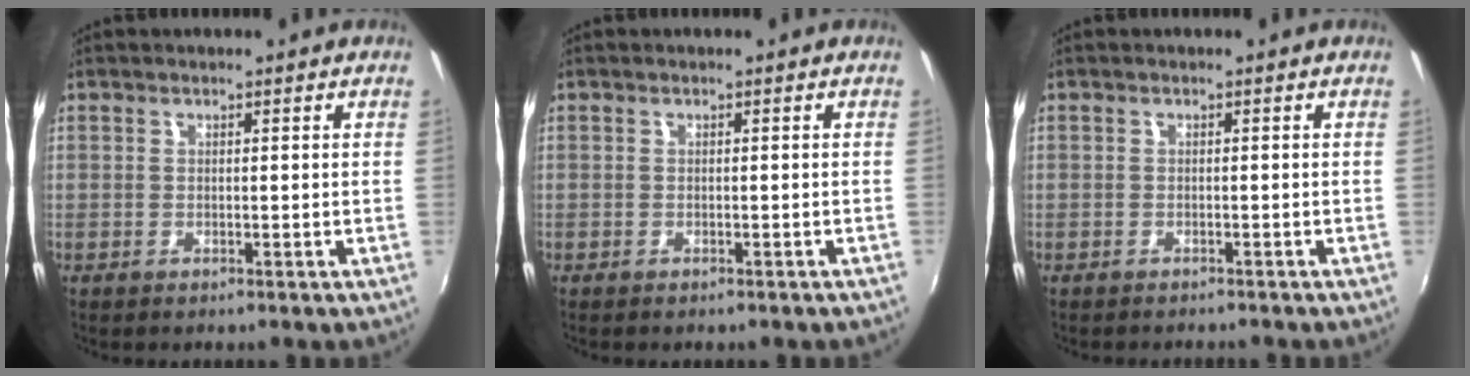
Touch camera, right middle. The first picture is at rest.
{"total": 1.2, "force": [-1.1, 0.3, 0.6], "torque": [-0.014, -0.004, -0.013]}
{"total": 1.4, "force": [-1.3, 0.6, 0.1], "torque": [-0.009, -0.001, -0.020]}